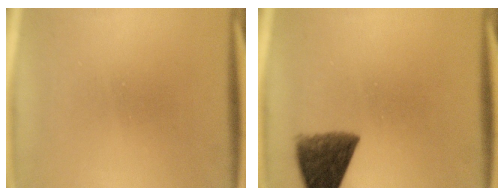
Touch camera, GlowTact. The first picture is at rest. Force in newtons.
{"total": 9.1}